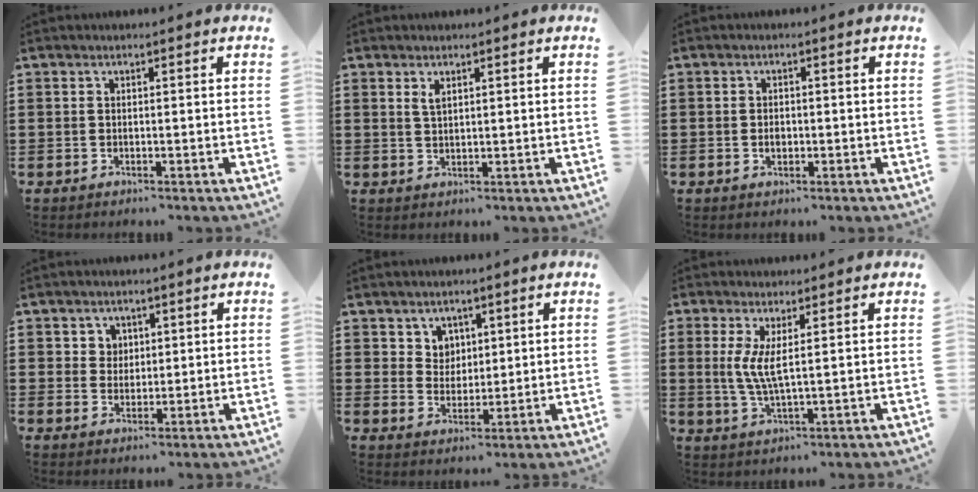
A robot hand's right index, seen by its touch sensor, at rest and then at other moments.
{"total": 1.6, "force": [1.0, 0.6, 1.1], "torque": [-0.025, 0.003, 0.017]}
{"total": 1.5, "force": [-0.3, 0.9, 1.2], "torque": [-0.023, 0.003, -0.006]}
{"total": 2.7, "force": [1.3, 2.4, 0.4], "torque": [-0.011, 0.007, 0.021]}
{"total": 4.2, "force": [2.4, 3.4, 0.5], "torque": [-0.020, 0.008, 0.042]}
{"total": 4.5, "force": [1.1, 0.6, 4.3], "torque": [-0.095, -0.009, 0.017]}